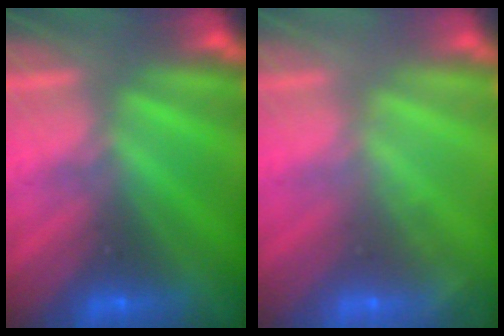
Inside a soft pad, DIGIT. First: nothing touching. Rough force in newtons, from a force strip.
{"total": 1.9}